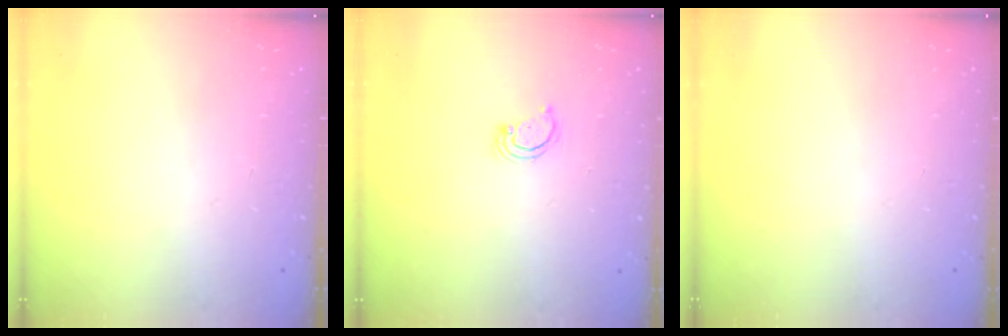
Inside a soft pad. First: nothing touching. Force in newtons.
{"total": 1.7, "press": 1.7, "slide": 0.1}
{"total": 0.0}